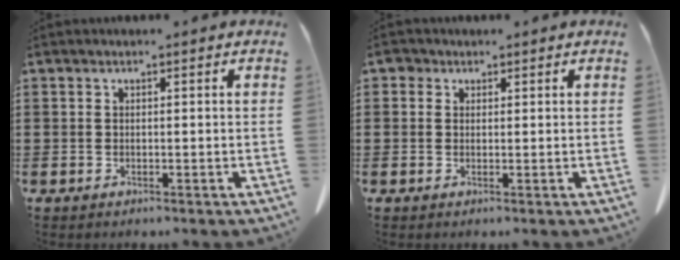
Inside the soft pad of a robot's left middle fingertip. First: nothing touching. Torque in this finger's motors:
{"motor_torque": [-0.06, 0.03, 0.00, 0.00]}